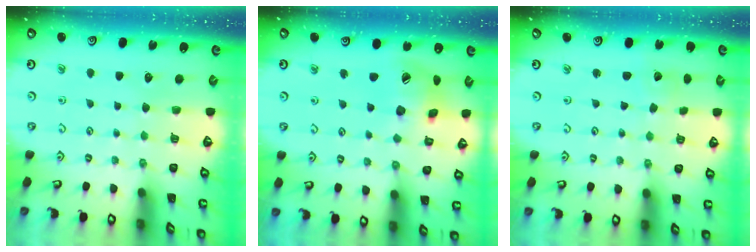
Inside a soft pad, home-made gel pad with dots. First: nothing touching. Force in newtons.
{"total": 14.4, "press": 14.3, "slide": 2.0}
{"total": 1.6, "press": 1.6, "slide": 0.2}